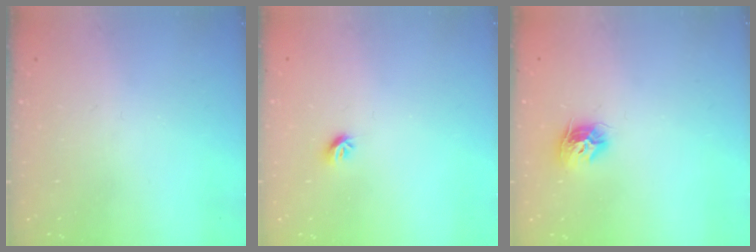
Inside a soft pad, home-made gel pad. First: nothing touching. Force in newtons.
{"total": 5.7, "press": 5.6, "slide": 0.8}
{"total": 9.3, "press": 9.3, "slide": 0.2}